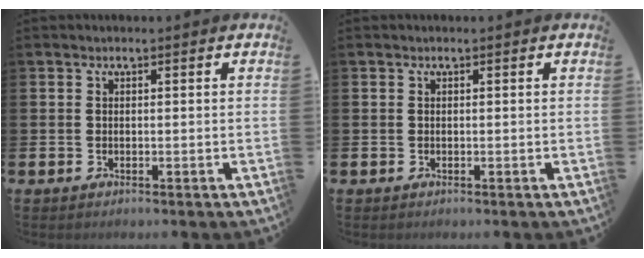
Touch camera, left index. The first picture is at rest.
{"total": 0.0}